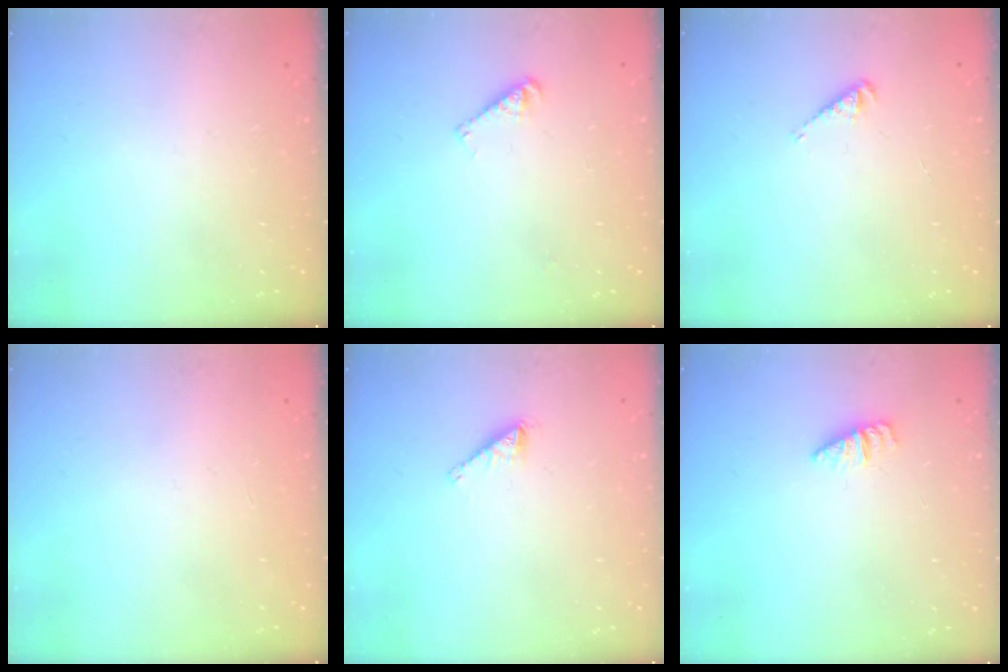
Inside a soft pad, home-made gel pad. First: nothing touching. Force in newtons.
{"total": 3.8, "press": 3.8, "slide": 0.4}
{"total": 2.7, "press": 2.7, "slide": 0.3}
{"total": 0.0}
{"total": 1.8, "press": 1.8, "slide": 0.1}
{"total": 1.1, "press": 1.1, "slide": 0.2}